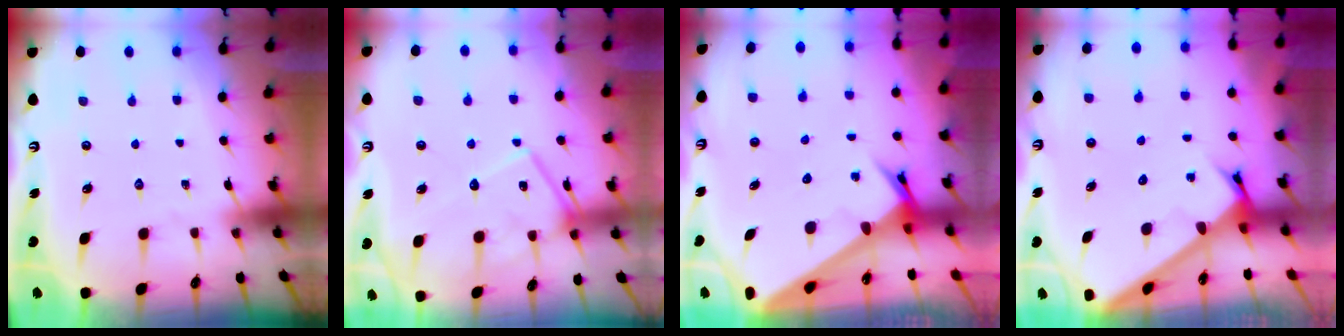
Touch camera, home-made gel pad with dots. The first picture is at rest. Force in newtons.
{"total": 13.7, "press": 13.7, "slide": 1.0}
{"total": 3.3, "press": 3.3, "slide": 0.3}
{"total": 2.6, "press": 2.6, "slide": 0.2}